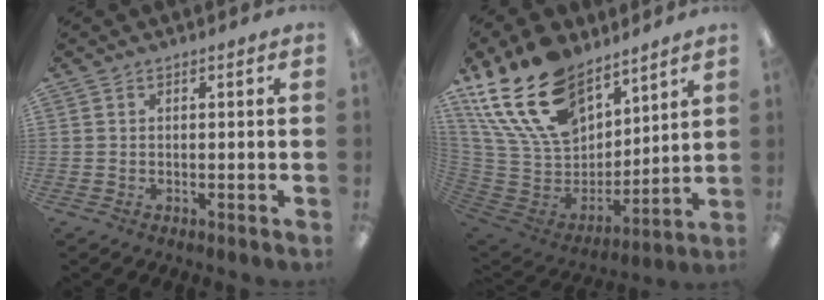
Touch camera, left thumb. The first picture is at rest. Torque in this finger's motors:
{"motor_torque": [1.35, 1.26, 1.37, -1.40, 0.61]}